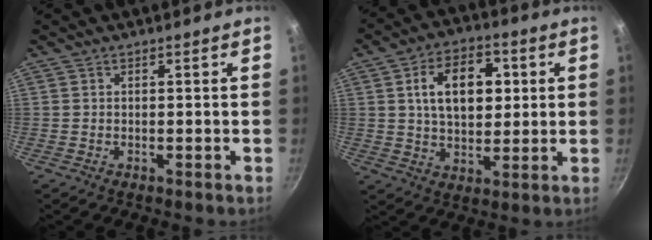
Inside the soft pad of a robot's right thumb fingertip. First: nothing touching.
{"total": 13.4, "force": [2.8, 8.6, 9.9], "torque": [-0.130, 0.002, 0.042]}